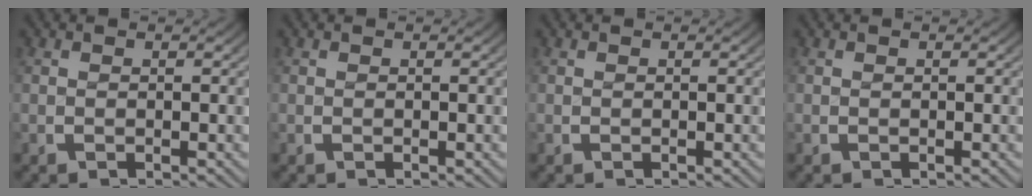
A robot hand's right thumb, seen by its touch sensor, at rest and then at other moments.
{"total": 0.0}
{"total": 0.0}
{"total": 0.0}